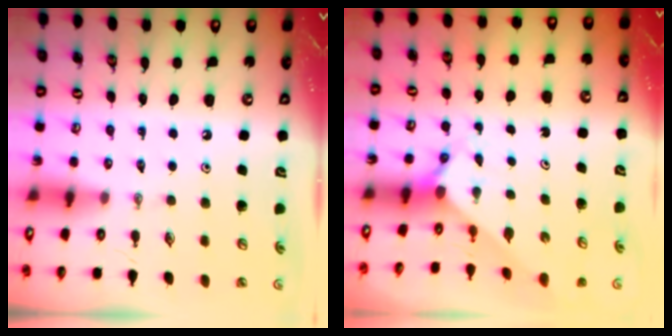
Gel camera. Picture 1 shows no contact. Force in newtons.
{"total": 2.0, "press": 2.0, "slide": 0.2}